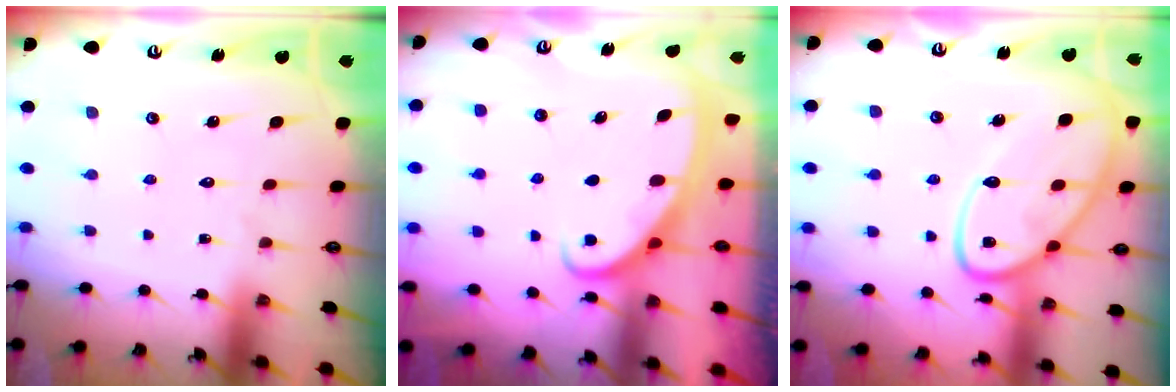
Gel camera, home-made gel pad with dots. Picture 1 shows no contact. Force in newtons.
{"total": 2.6, "press": 2.5, "slide": 0.4}
{"total": 15.3, "press": 15.2, "slide": 1.5}